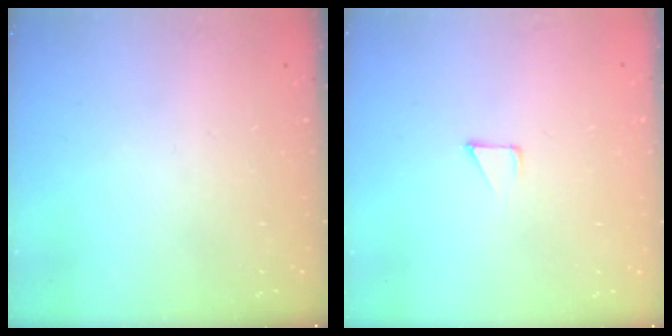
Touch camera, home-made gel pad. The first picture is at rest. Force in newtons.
{"total": 3.4, "press": 3.4, "slide": 0.3}